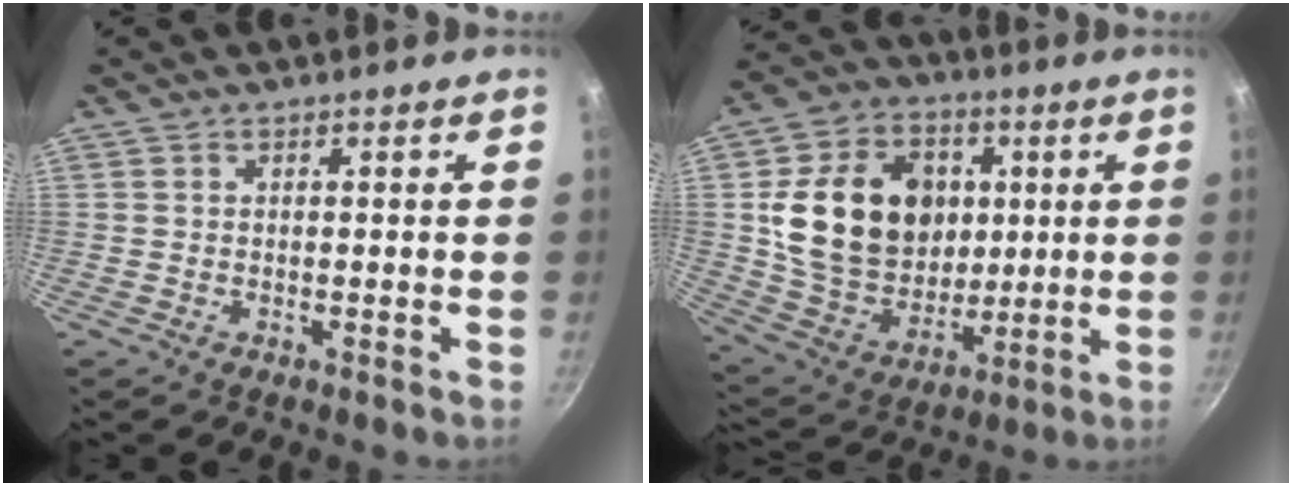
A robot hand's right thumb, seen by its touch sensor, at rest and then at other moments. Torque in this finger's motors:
{"motor_torque": [1.45, 3.55, 0.95, -0.76, 0.07]}